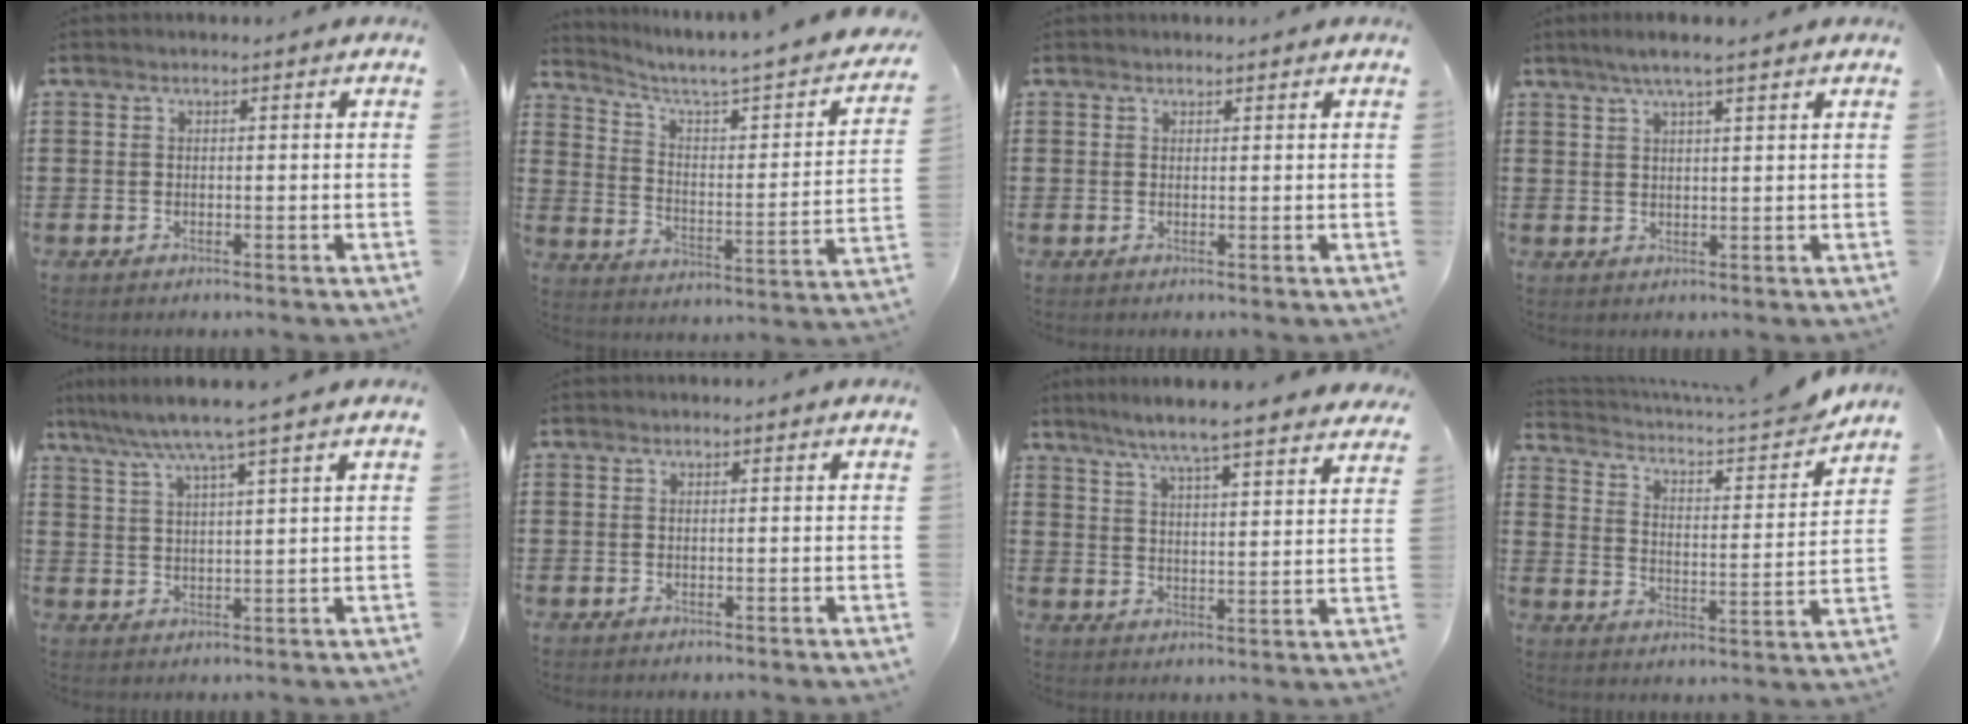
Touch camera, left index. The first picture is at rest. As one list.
[{"total": 3.1, "force": [2.0, 0.5, 2.3], "torque": [-0.061, -0.030, 0.019]}, {"total": 0.7, "force": [0.6, 0.2, 0.0], "torque": [-0.002, 0.000, 0.013]}, {"total": 3.7, "force": [2.6, 0.1, 2.6], "torque": [-0.055, 0.003, 0.046]}, {"total": 5.7, "force": [4.4, -0.9, 3.5], "torque": [-0.080, -0.019, 0.073]}, {"total": 0.0}, {"total": 6.4, "force": [5.7, -0.6, 2.7], "torque": [-0.075, -0.035, 0.096]}, {"total": 4.3, "force": [3.7, 0.6, 2.1], "torque": [-0.063, -0.030, 0.054]}]